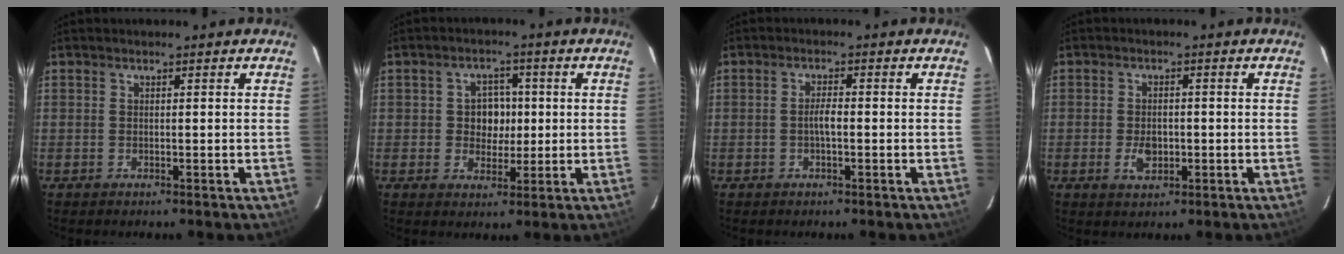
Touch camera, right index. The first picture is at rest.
{"total": 5.3, "force": [0.1, 4.6, 2.5], "torque": [-0.042, 0.013, 0.005]}
{"total": 2.3, "force": [-0.5, 0.5, 2.2], "torque": [-0.042, 0.004, -0.010]}
{"total": 4.0, "force": [-1.0, 2.5, 3.0], "torque": [-0.057, -0.002, -0.013]}